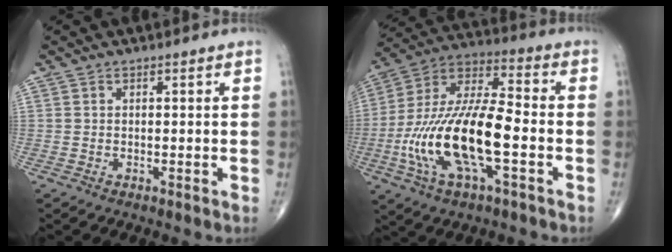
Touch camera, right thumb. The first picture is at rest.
{"total": 21.3, "force": [-5.4, 7.8, 19.1], "torque": [-0.389, 0.032, -0.095]}